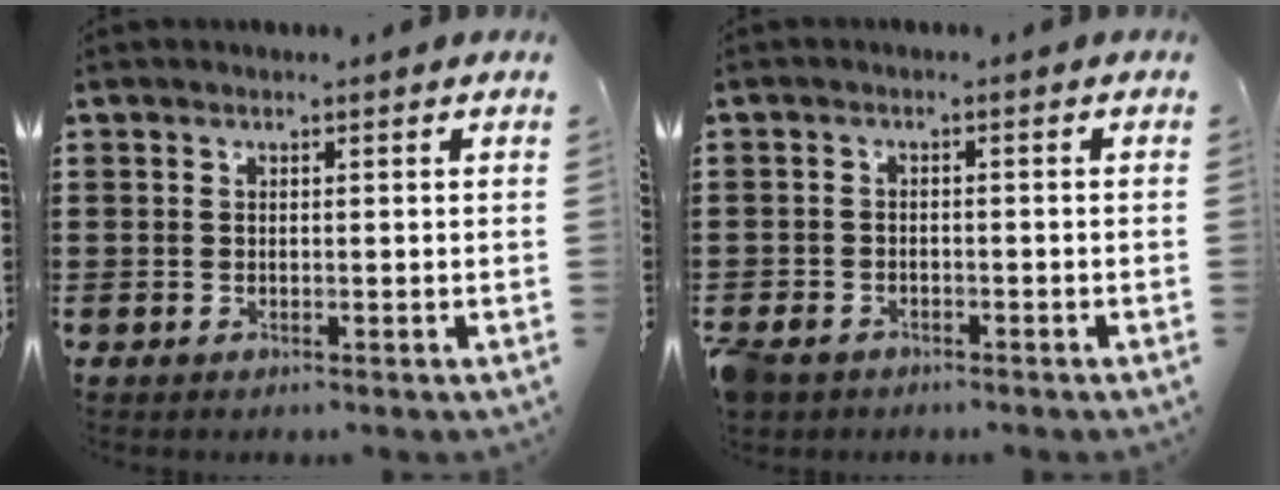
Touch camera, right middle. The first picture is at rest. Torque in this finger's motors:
{"motor_torque": [2.14, 0.00, 0.16, 0.11]}